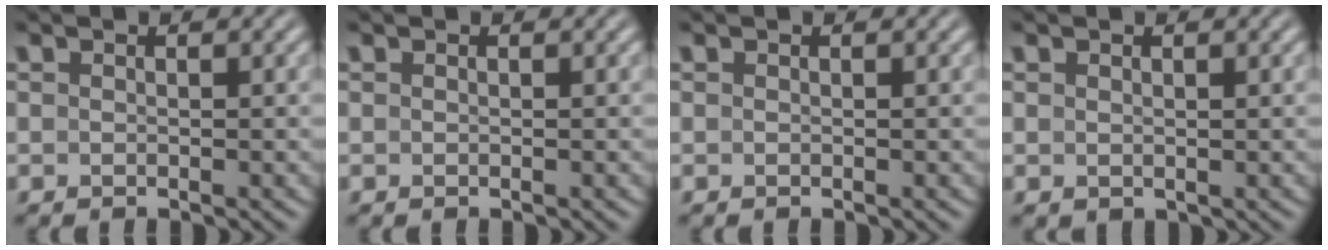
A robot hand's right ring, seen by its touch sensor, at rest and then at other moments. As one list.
[{"total": 0.0}, {"total": 0.0}, {"total": 0.0}]